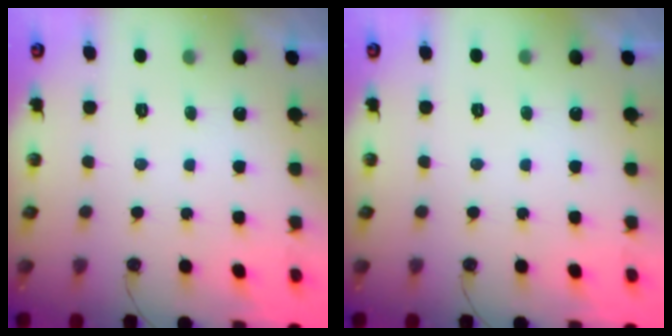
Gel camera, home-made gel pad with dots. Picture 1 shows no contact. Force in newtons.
{"total": 0.0}